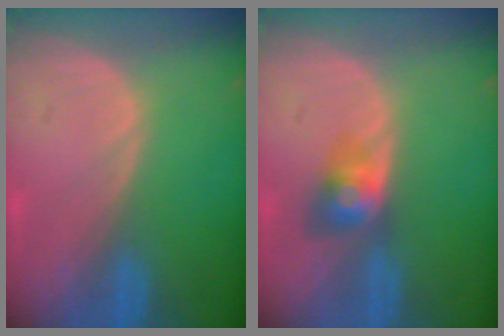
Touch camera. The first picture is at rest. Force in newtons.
{"total": 3.5, "press": 3.5, "slide": 0.2}